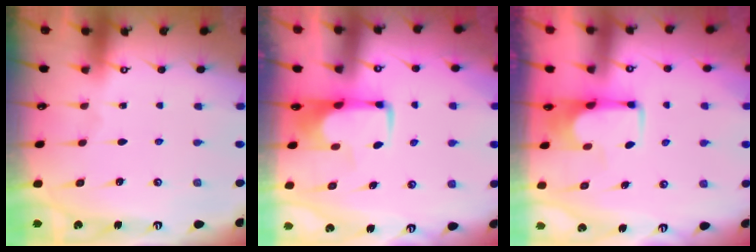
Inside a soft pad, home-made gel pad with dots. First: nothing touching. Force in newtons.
{"total": 1.8, "press": 1.7, "slide": 0.4}
{"total": 3.1, "press": 3.1, "slide": 0.4}